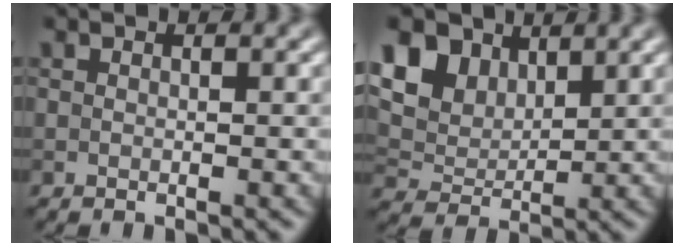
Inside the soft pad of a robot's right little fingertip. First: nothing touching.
{"total": 8.8, "force": [4.7, 5.9, 4.5], "torque": [-0.121, 0.016, 0.081]}